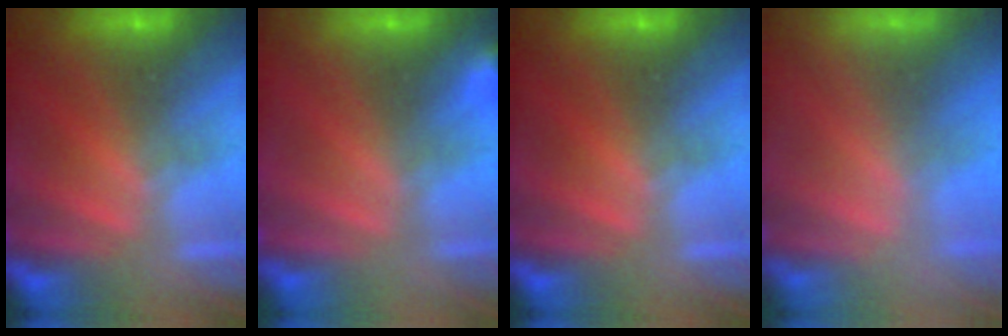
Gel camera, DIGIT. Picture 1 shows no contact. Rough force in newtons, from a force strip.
{"total": 3.0}
{"total": 0.0}
{"total": 8.8}